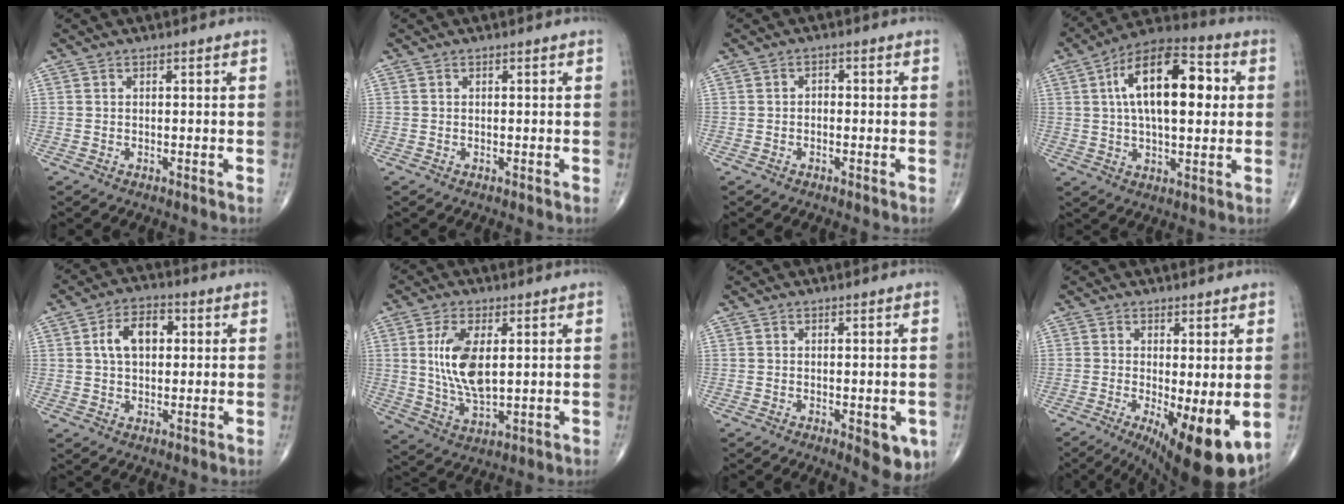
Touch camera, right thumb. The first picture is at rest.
{"total": 0.0}
{"total": 1.3, "force": [-0.4, 1.0, 0.8], "torque": [-0.004, 0.006, -0.011]}
{"total": 19.0, "force": [3.7, 9.0, 16.3], "torque": [-0.248, 0.020, 0.052]}
{"total": 8.1, "force": [1.5, 5.1, 6.1], "torque": [-0.093, 0.015, 0.021]}
{"total": 10.6, "force": [1.9, 4.9, 9.2], "torque": [-0.183, -0.015, 0.043]}
{"total": 6.0, "force": [-1.9, 2.4, 5.1], "torque": [-0.043, -0.009, -0.020]}
{"total": 12.6, "force": [-3.2, 3.7, 11.6], "torque": [-0.163, -0.023, -0.036]}